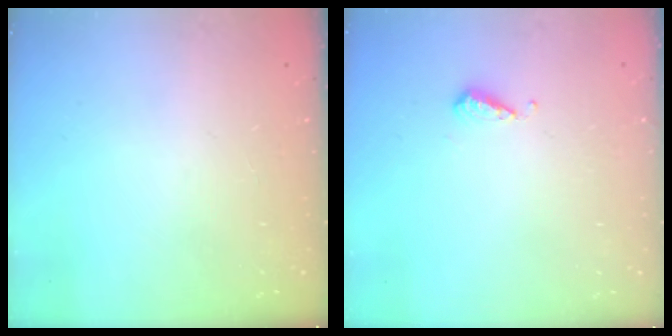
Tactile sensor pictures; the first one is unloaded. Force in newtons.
{"total": 4.6, "press": 4.5, "slide": 0.9}